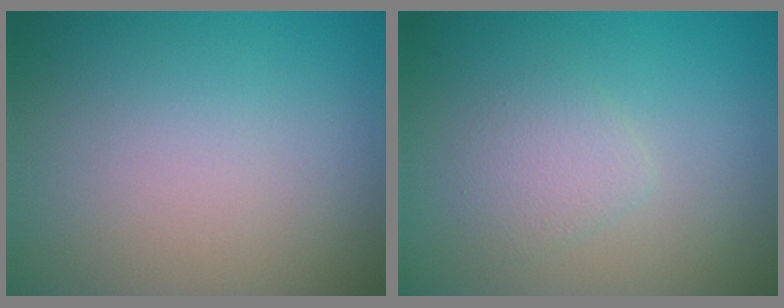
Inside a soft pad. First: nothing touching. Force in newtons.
{"total": 1.8, "press": 1.8, "slide": 0.1}